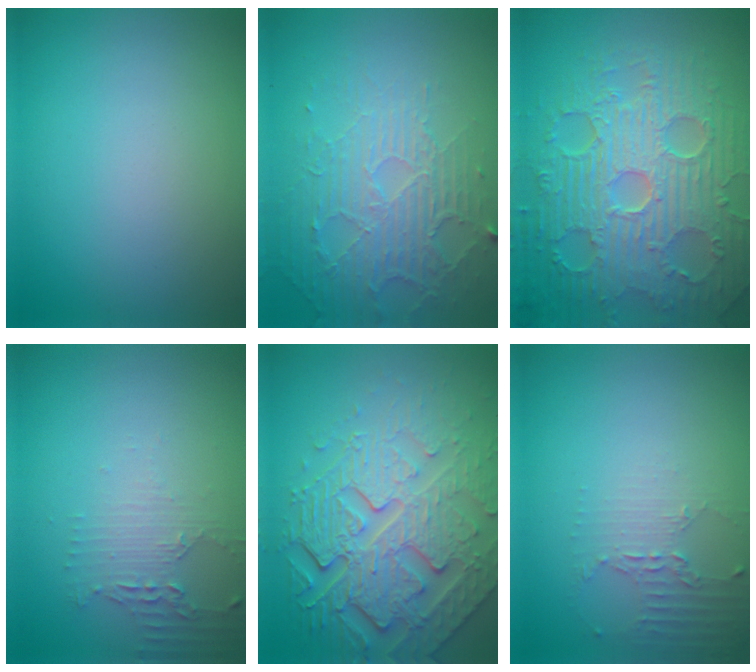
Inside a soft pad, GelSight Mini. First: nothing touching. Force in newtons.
{"total": 5.0, "press": 3.2, "slide": 3.8}
{"total": 10.3, "press": 7.0, "slide": 7.6}
{"total": 2.2, "press": 1.7, "slide": 1.4}
{"total": 7.8, "press": 6.0, "slide": 5.0}
{"total": 2.1, "press": 1.5, "slide": 1.5}